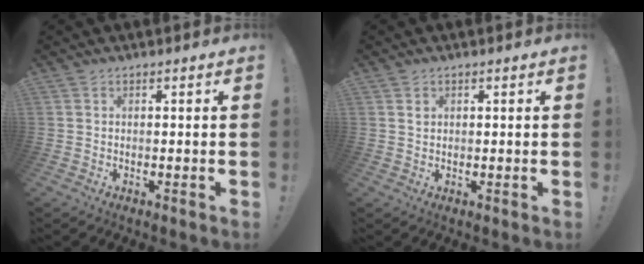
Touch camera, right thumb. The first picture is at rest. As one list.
[{"total": 0.9, "force": [0.6, 0.7, 0.0], "torque": [0.009, -0.003, 0.009]}]